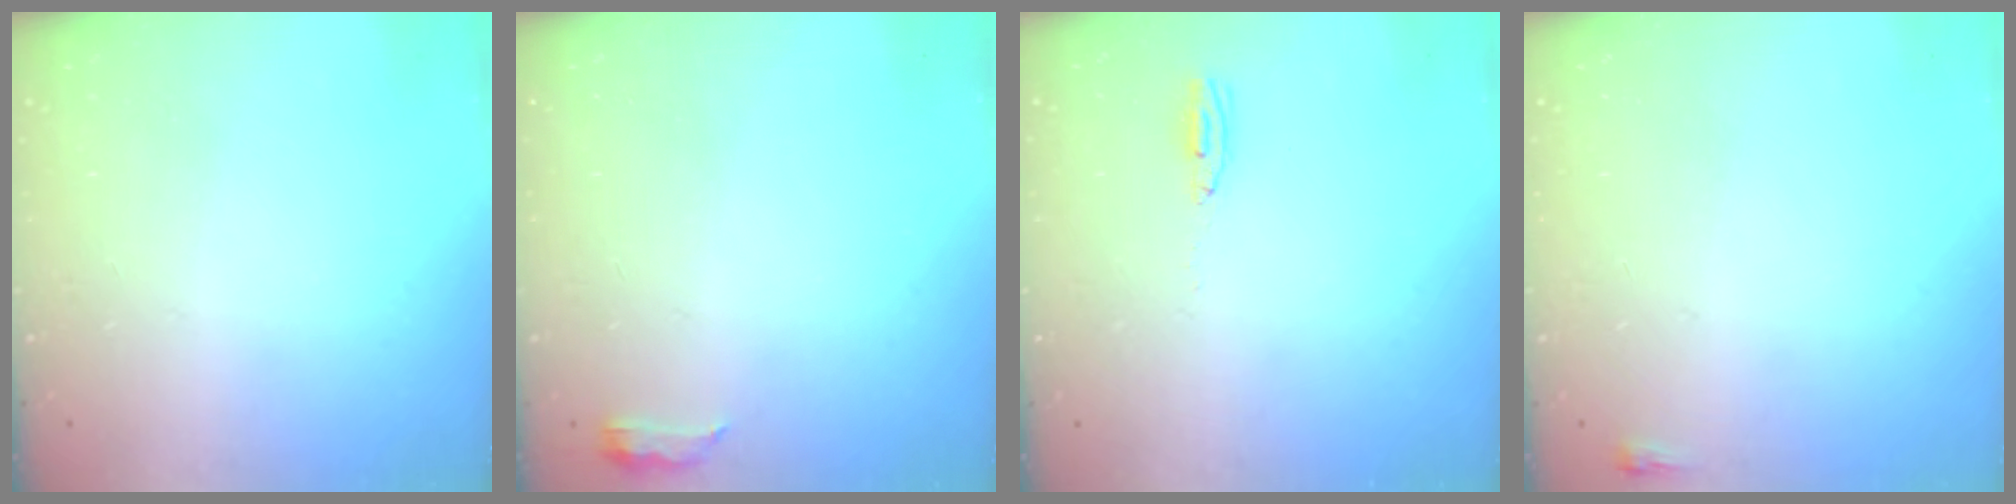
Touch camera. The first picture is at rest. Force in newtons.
{"total": 4.0, "press": 3.7, "slide": 1.3}
{"total": 3.4, "press": 3.0, "slide": 1.7}
{"total": 2.0, "press": 2.0, "slide": 0.5}